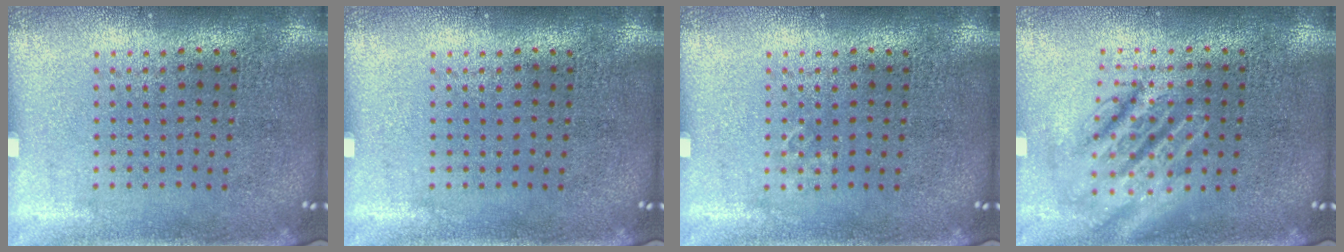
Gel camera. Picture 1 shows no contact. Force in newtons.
{"total": 0.0}
{"total": 0.5, "press": 0.5, "slide": 0.0}
{"total": 2.8, "press": 2.8, "slide": 0.3}